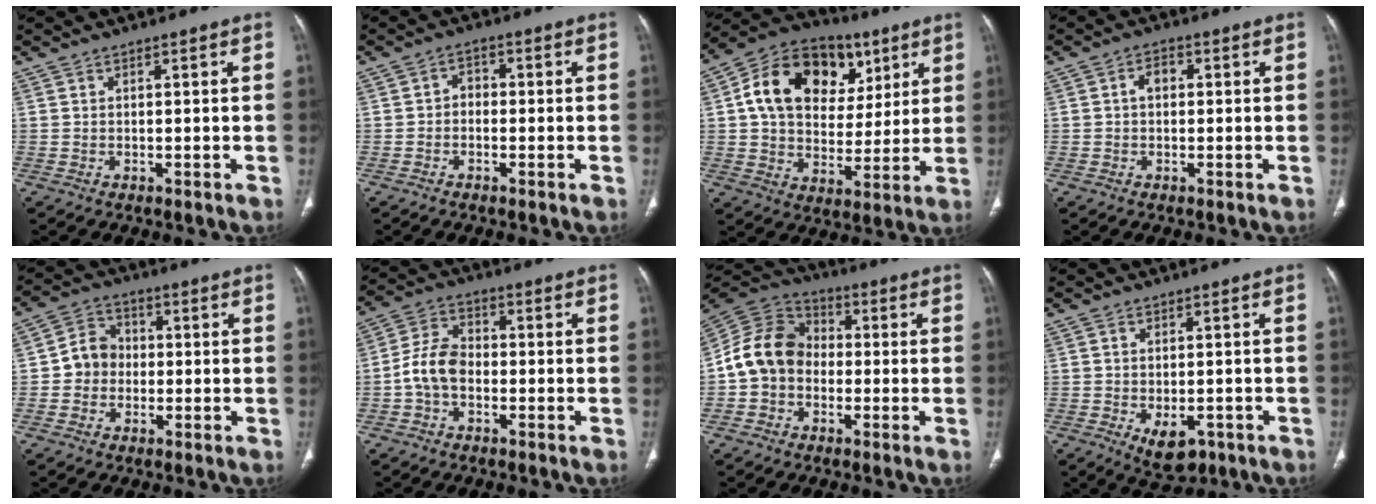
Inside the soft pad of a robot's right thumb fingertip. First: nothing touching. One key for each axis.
{"total": 2.6, "fx": -0.6, "fy": 2.1, "fz": 1.5, "tx": -0.008, "ty": 0.015, "tz": -0.020}
{"total": 21.2, "fx": 7.2, "fy": 15.3, "fz": 12.8, "tx": -0.181, "ty": 0.010, "tz": 0.115}
{"total": 2.8, "fx": 0.2, "fy": 2.0, "fz": 2.0, "tx": -0.026, "ty": 0.013, "tz": -0.002}
{"total": 6.6, "fx": -0.6, "fy": 5.9, "fz": 2.9, "tx": -0.023, "ty": 0.019, "tz": -0.022}
{"total": 4.0, "fx": -0.9, "fy": 2.5, "fz": 3.0, "tx": -0.058, "ty": 0.013, "tz": -0.023}
{"total": 11.8, "fx": -1.4, "fy": 9.6, "fz": 6.6, "tx": -0.115, "ty": 0.036, "tz": -0.040}
{"total": 6.2, "fx": -2.4, "fy": 3.6, "fz": 4.4, "tx": -0.058, "ty": 0.006, "tz": -0.022}